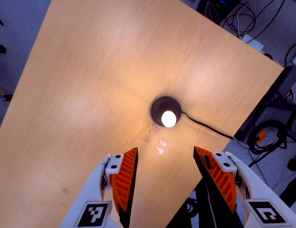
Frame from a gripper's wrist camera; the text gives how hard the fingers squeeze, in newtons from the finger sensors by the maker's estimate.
{"total": 0.0}